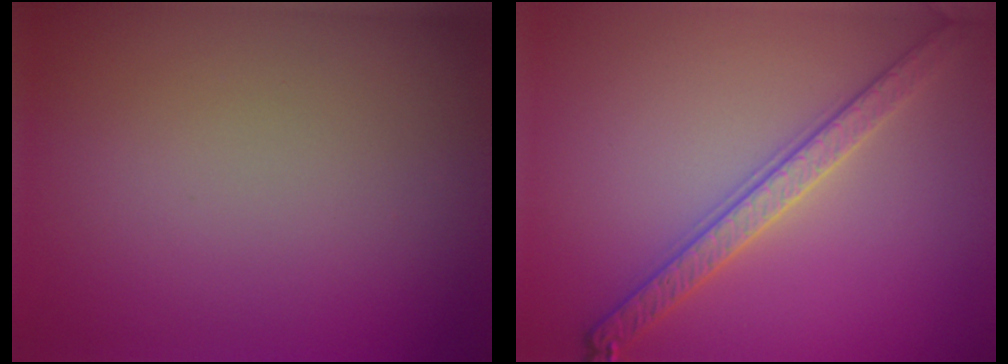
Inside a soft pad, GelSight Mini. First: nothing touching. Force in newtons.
{"total": 3.2, "press": 3.1, "slide": 0.5}